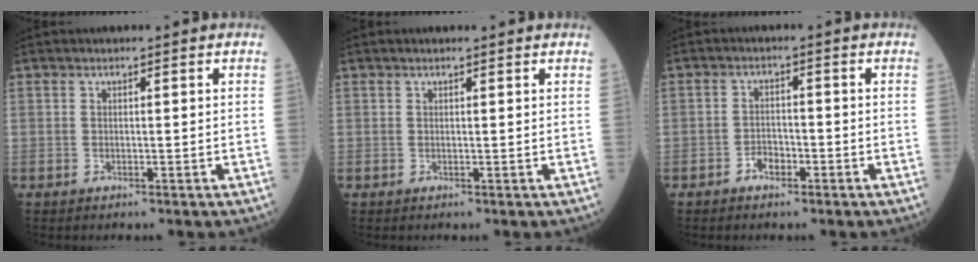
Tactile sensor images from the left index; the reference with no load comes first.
{"total": 1.1, "force": [1.0, 0.0, 0.5], "torque": [-0.010, 0.007, 0.014]}
{"total": 2.5, "force": [-1.7, 1.4, 1.2], "torque": [-0.020, 0.003, -0.031]}